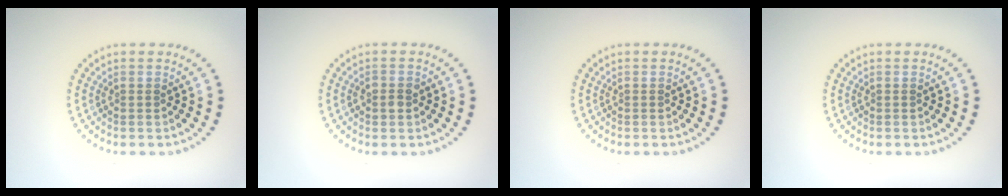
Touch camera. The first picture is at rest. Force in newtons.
{"total": 1.3, "press": 1.2, "slide": 0.3}
{"total": 0.0}
{"total": 0.0}